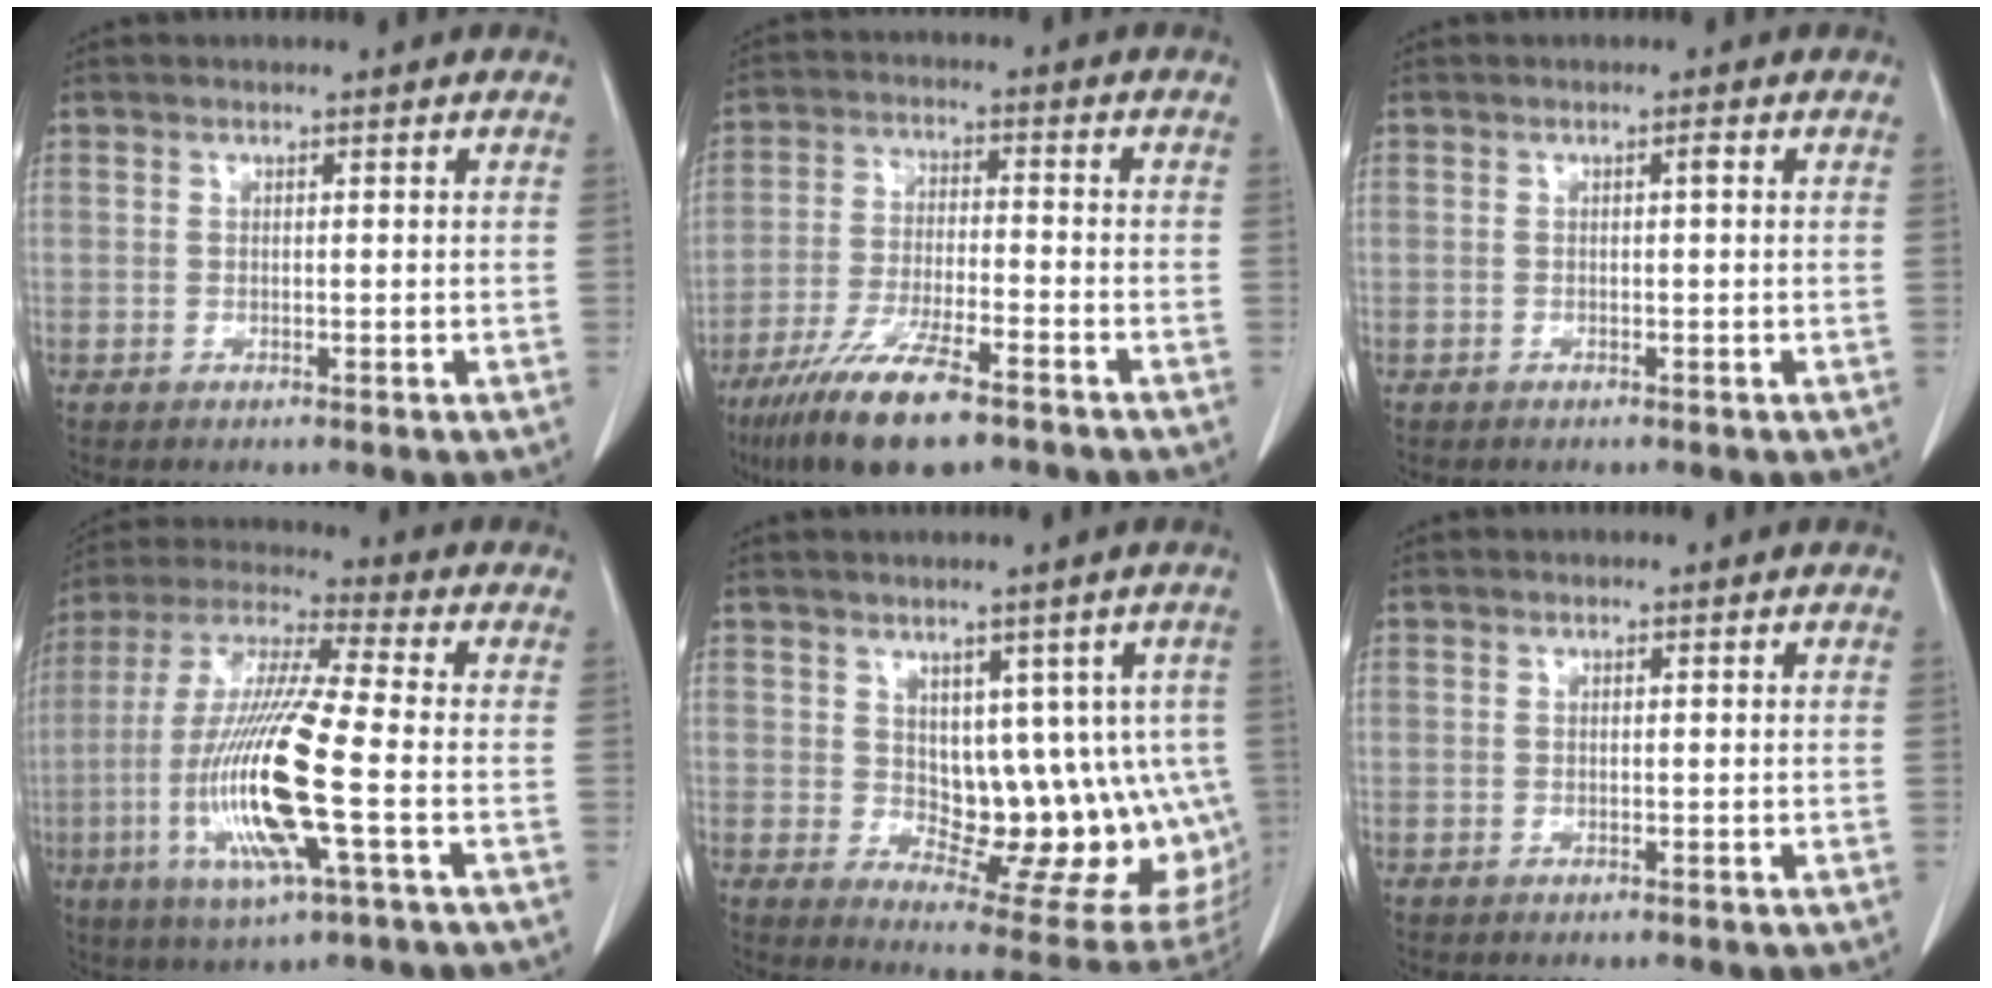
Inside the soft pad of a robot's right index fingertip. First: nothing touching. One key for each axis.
{"total": 12.8, "fx": -8.6, "fy": 2.4, "fz": 9.2, "tx": -0.176, "ty": -0.026, "tz": -0.150}
{"total": 0.7, "fx": 0.1, "fy": 0.0, "fz": 0.6, "tx": -0.012, "ty": 0.000, "tz": 0.002}
{"total": 17.2, "fx": -4.0, "fy": 1.2, "fz": 16.7, "tx": -0.351, "ty": -0.015, "tz": -0.078}
{"total": 14.4, "fx": 0.5, "fy": 7.5, "fz": 12.3, "tx": -0.126, "ty": 0.002, "tz": 0.027}
{"total": 0.0}